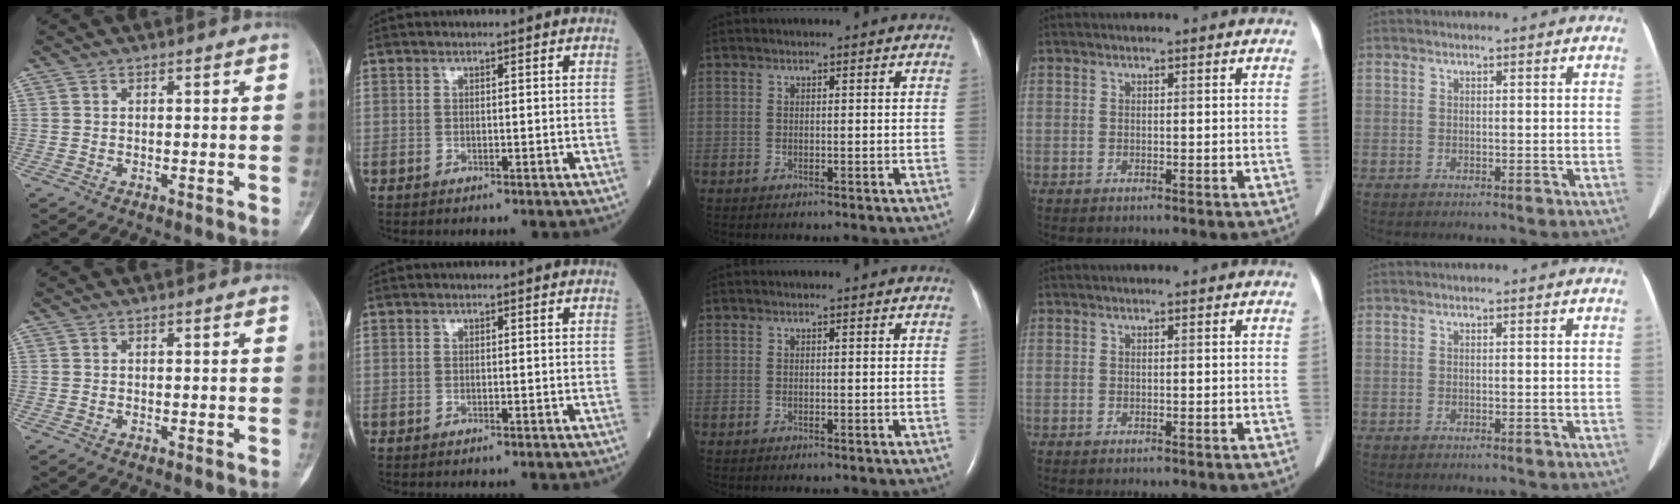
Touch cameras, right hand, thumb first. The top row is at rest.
{}